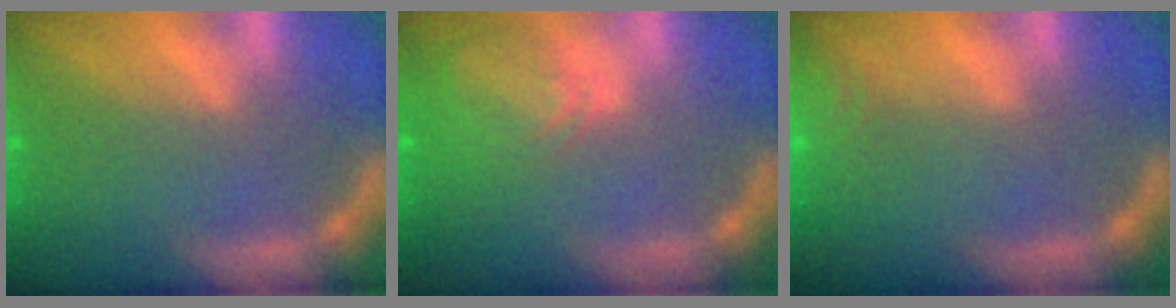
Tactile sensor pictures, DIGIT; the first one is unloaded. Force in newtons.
{"total": 4.5}
{"total": 3.5}